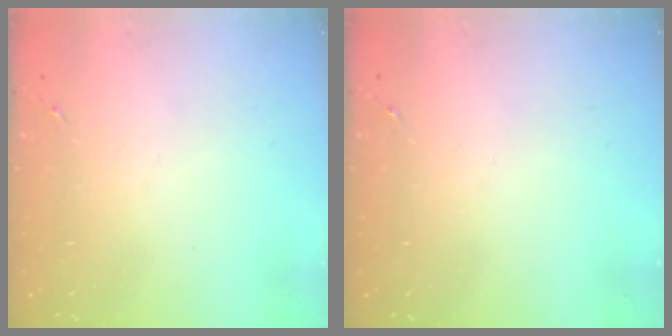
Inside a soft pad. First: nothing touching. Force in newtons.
{"total": 0.0}